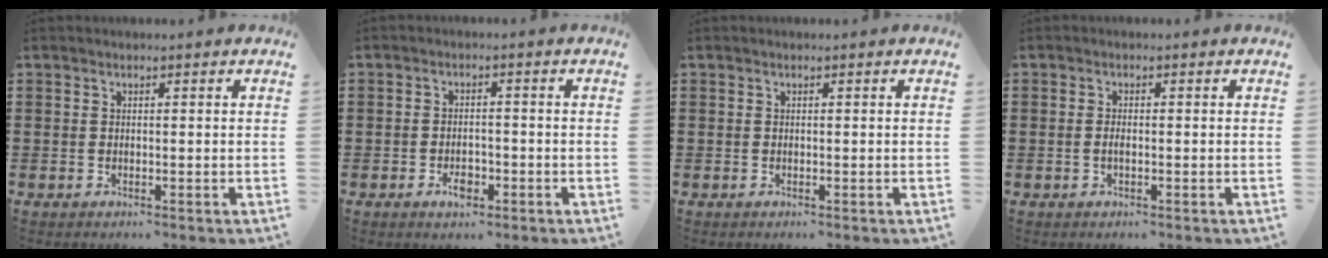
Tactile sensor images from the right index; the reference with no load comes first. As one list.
[{"total": 3.3, "force": [-1.3, 1.8, 2.5], "torque": [-0.037, 0.000, -0.024]}, {"total": 0.0}, {"total": 1.3, "force": [-0.2, 0.5, 1.1], "torque": [-0.022, 0.000, -0.004]}]